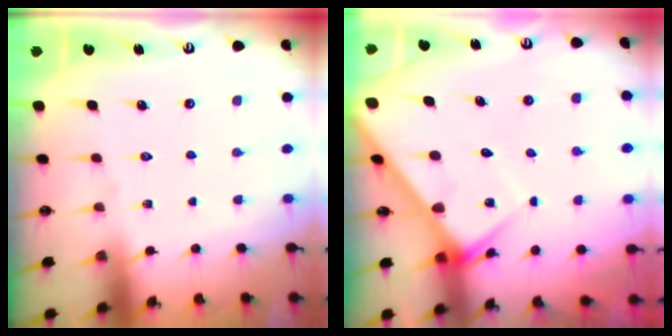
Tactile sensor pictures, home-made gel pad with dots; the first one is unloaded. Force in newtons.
{"total": 6.5, "press": 6.4, "slide": 0.5}